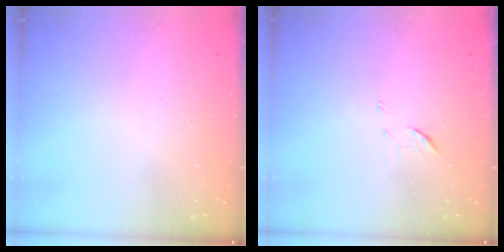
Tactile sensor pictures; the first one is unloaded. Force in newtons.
{"total": 5.8, "press": 5.7, "slide": 1.3}